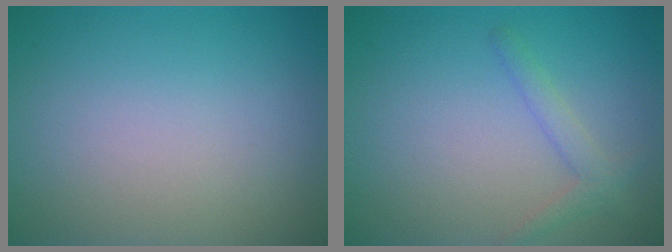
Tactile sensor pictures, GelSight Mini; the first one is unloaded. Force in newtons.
{"total": 1.8, "press": 1.7, "slide": 0.1}